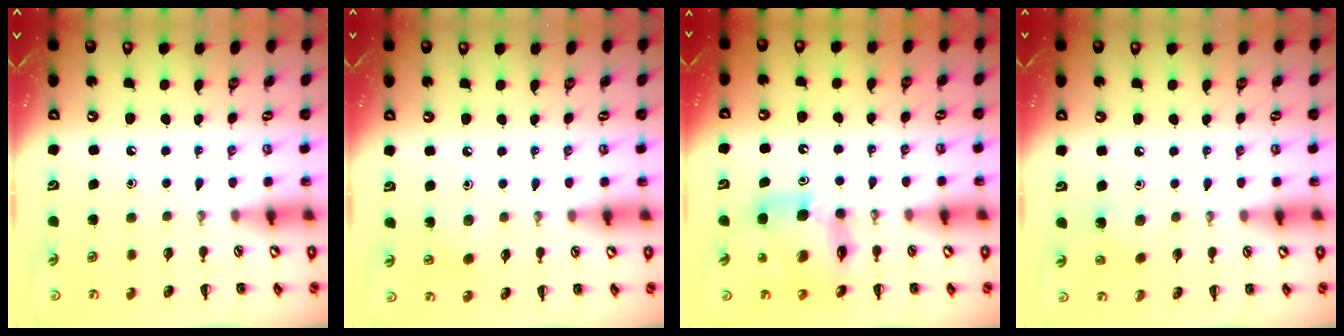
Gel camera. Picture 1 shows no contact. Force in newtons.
{"total": 2.9, "press": 2.8, "slide": 0.9}
{"total": 10.3, "press": 10.0, "slide": 2.7}
{"total": 3.7, "press": 3.6, "slide": 0.9}